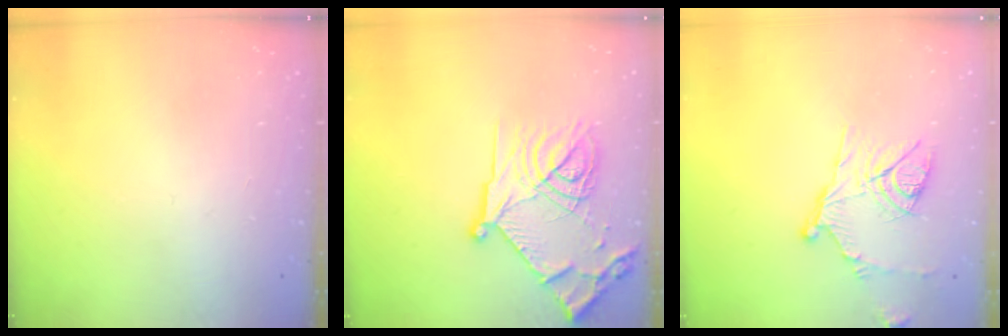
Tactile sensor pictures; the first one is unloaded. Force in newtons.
{"total": 20.3, "press": 20.2, "slide": 1.9}
{"total": 12.8, "press": 12.8, "slide": 0.8}